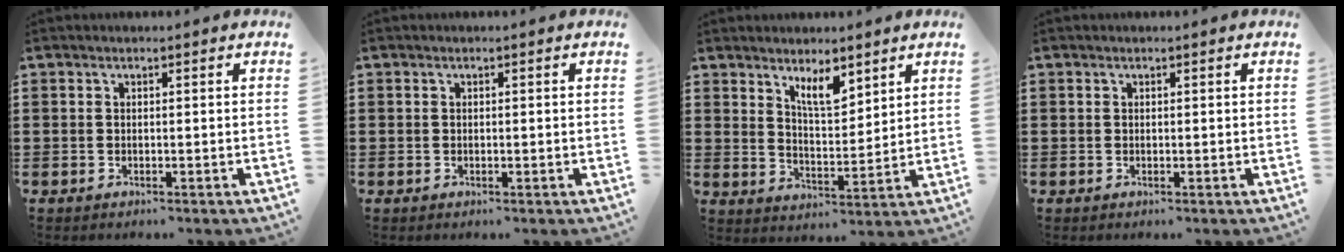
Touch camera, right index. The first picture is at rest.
{"total": 0.0}
{"total": 5.9, "force": [4.5, 1.8, 3.5], "torque": [-0.062, -0.013, 0.076]}
{"total": 0.0}